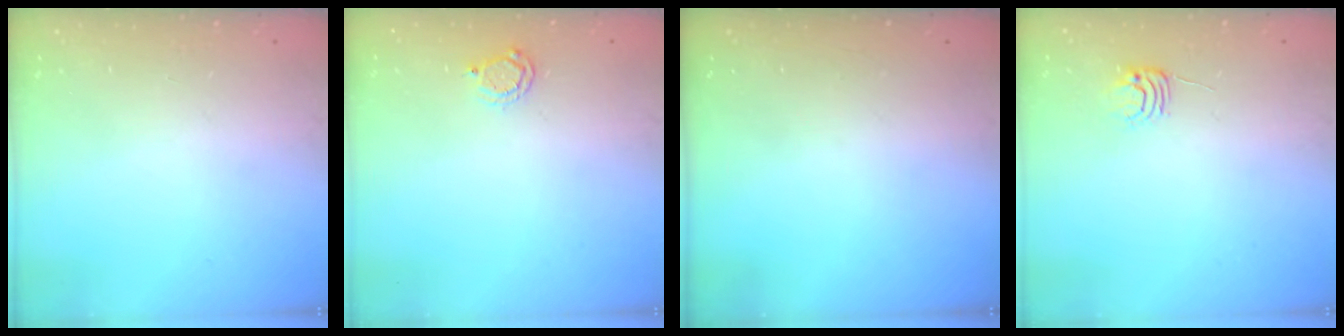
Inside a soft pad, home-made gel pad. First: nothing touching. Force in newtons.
{"total": 4.3, "press": 4.2, "slide": 0.6}
{"total": 0.0}
{"total": 4.7, "press": 4.7, "slide": 0.5}